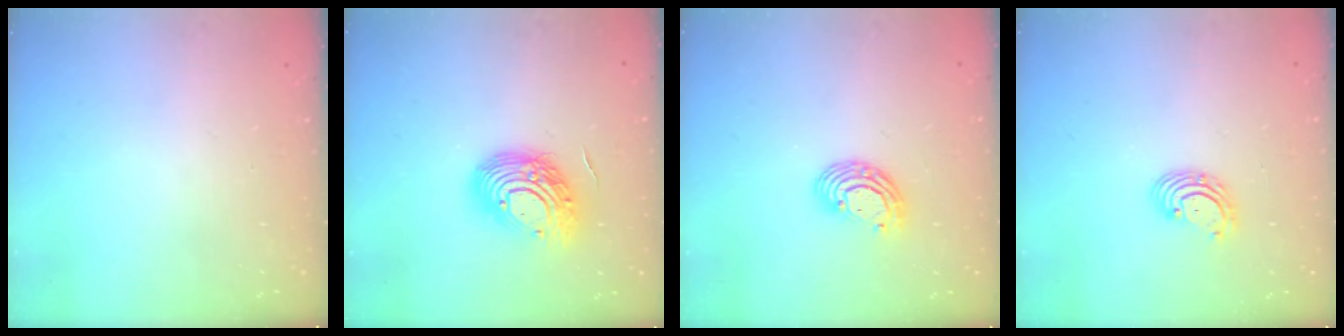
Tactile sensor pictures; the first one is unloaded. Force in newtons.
{"total": 14.8, "press": 14.7, "slide": 1.5}
{"total": 8.4, "press": 8.3, "slide": 1.4}
{"total": 2.7, "press": 2.7, "slide": 0.3}